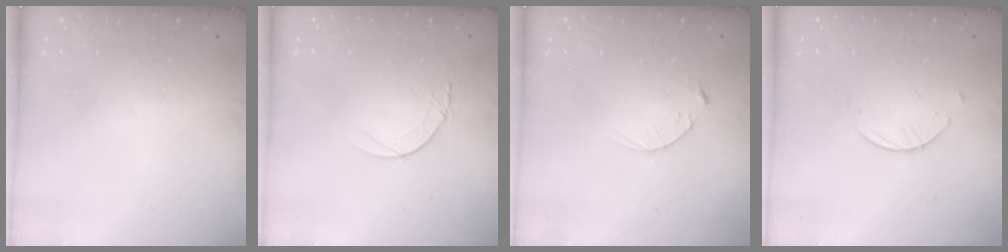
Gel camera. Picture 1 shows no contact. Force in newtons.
{"total": 4.2, "press": 4.2, "slide": 0.5}
{"total": 2.5, "press": 2.5, "slide": 0.4}
{"total": 2.7, "press": 2.6, "slide": 0.3}